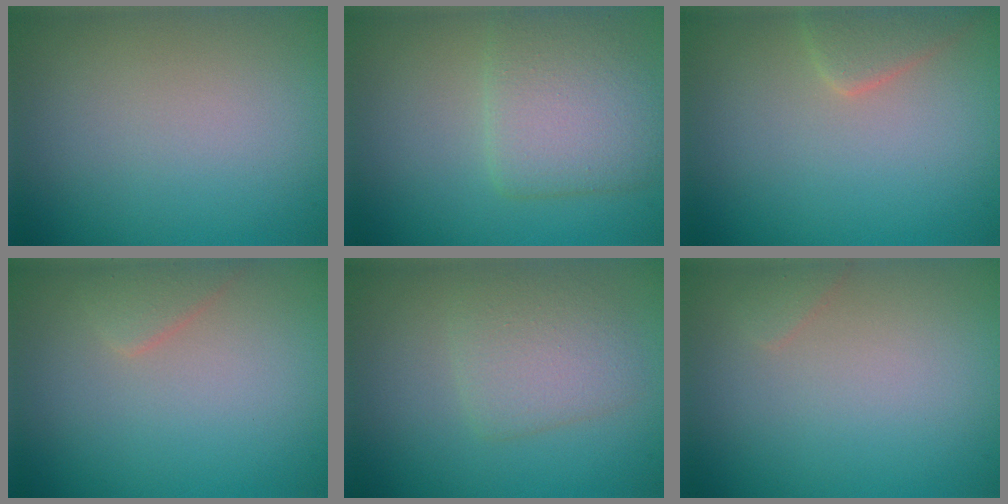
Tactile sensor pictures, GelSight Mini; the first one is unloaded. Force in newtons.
{"total": 4.9, "press": 4.9, "slide": 0.4}
{"total": 2.2, "press": 2.2, "slide": 0.2}
{"total": 1.3, "press": 1.3, "slide": 0.1}
{"total": 2.9, "press": 2.9, "slide": 0.2}
{"total": 0.6, "press": 0.6, "slide": 0.1}